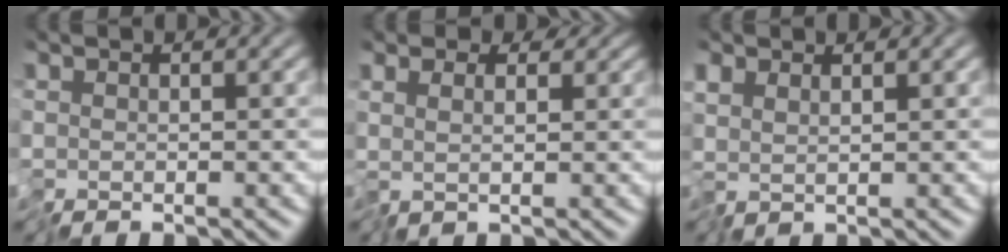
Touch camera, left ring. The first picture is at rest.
{"total": 1.9, "force": [1.2, 1.1, 0.9], "torque": [-0.021, 0.004, 0.021]}
{"total": 1.0, "force": [1.0, 0.0, 0.3], "torque": [-0.009, 0.002, 0.023]}